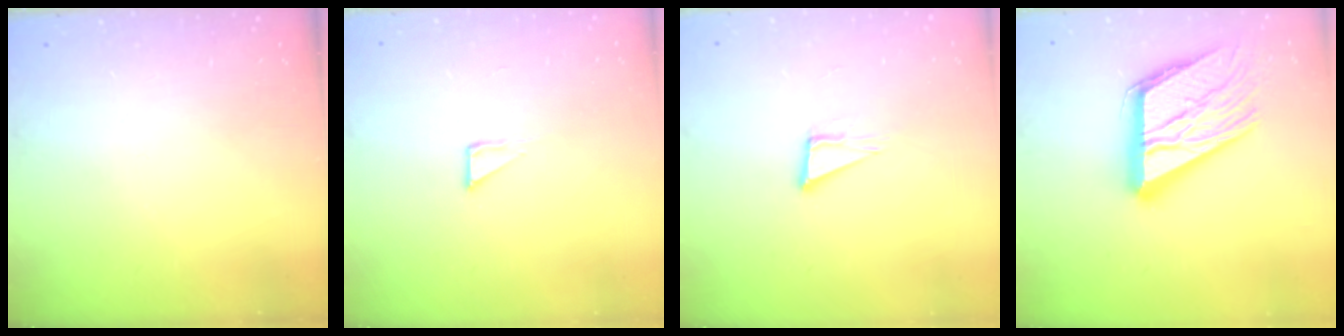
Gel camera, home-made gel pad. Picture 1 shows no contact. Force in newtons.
{"total": 2.1, "press": 2.1, "slide": 0.1}
{"total": 4.9, "press": 3.8, "slide": 3.0}
{"total": 19.6, "press": 19.5, "slide": 1.9}